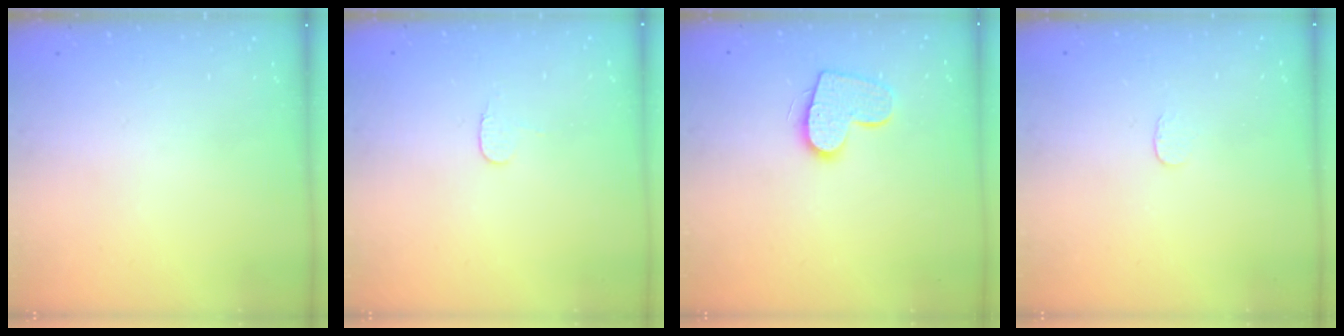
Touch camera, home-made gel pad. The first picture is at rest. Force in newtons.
{"total": 4.3, "press": 4.3, "slide": 0.3}
{"total": 11.1, "press": 11.1, "slide": 0.6}
{"total": 2.6, "press": 2.6, "slide": 0.2}